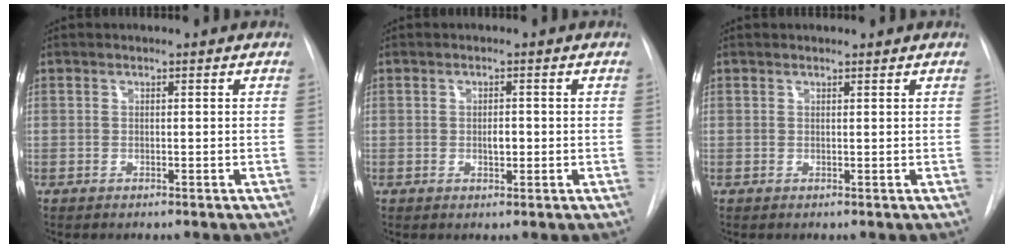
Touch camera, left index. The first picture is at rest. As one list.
[{"total": 1.6, "force": [-0.6, 0.7, 1.3], "torque": [-0.021, -0.006, -0.009]}, {"total": 0.6, "force": [0.6, 0.0, 0.0], "torque": [-0.005, 0.000, 0.009]}]